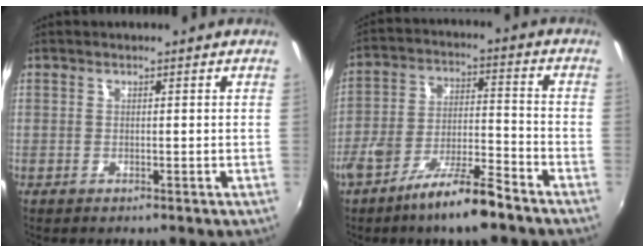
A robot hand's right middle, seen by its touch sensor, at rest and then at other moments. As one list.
[{"total": 11.4, "force": [-8.1, 2.1, 7.7], "torque": [-0.150, -0.005, -0.141]}]